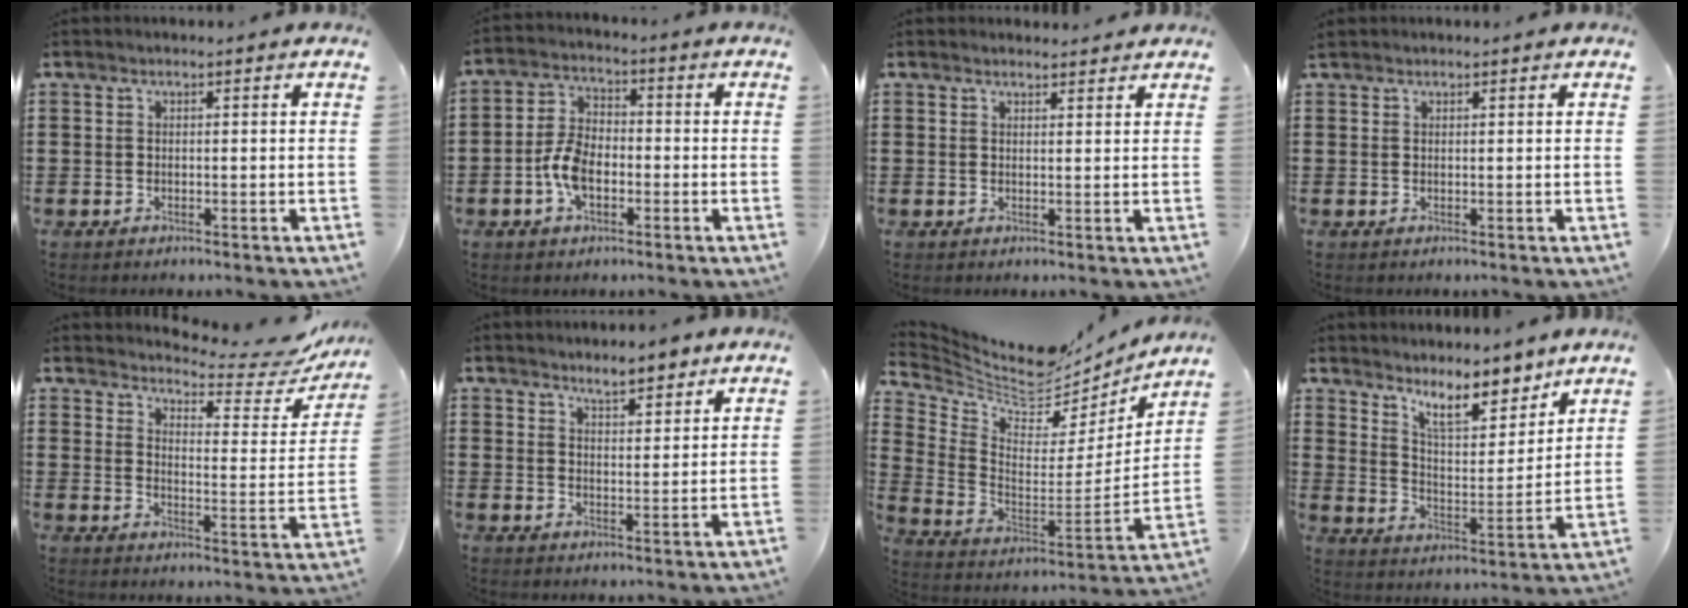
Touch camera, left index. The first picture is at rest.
{"total": 6.5, "force": [-2.0, 3.8, 4.9], "torque": [-0.118, 0.001, -0.043]}
{"total": 1.7, "force": [1.6, 0.4, 0.0], "torque": [-0.004, 0.004, 0.032]}
{"total": 0.7, "force": [0.7, 0.2, 0.1], "torque": [-0.003, 0.001, 0.014]}
{"total": 5.4, "force": [5.2, 0.7, 1.4], "torque": [-0.032, -0.047, 0.083]}
{"total": 4.4, "force": [4.0, 1.0, 1.6], "torque": [-0.031, -0.010, 0.072]}
{"total": 6.0, "force": [5.5, 2.2, 1.1], "torque": [-0.063, -0.052, 0.093]}
{"total": 9.0, "force": [7.4, 2.1, 4.6], "torque": [-0.089, -0.038, 0.130]}